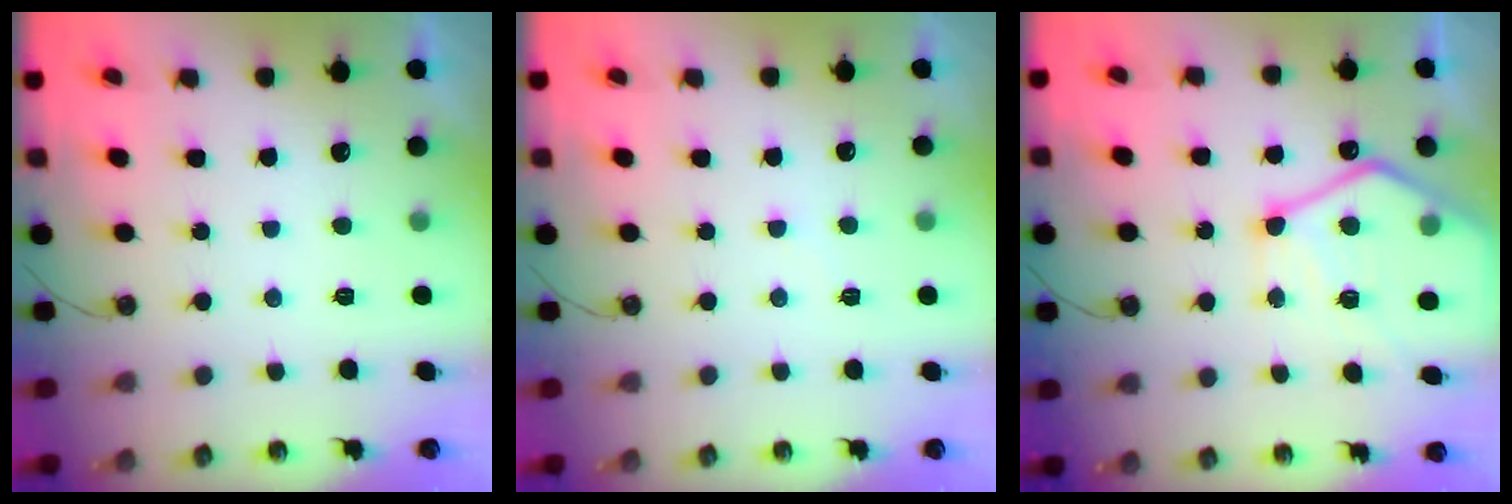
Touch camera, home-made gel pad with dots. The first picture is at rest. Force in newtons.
{"total": 2.0, "press": 2.0, "slide": 0.3}
{"total": 14.6, "press": 14.6, "slide": 0.6}